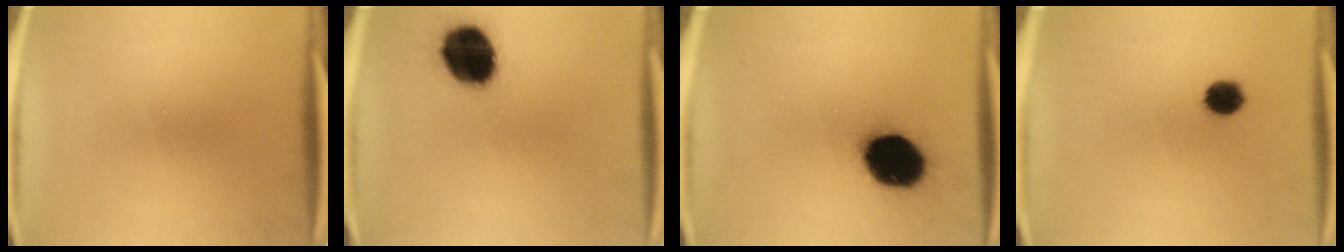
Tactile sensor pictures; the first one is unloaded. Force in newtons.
{"total": 16.1}
{"total": 18.0}
{"total": 4.6}